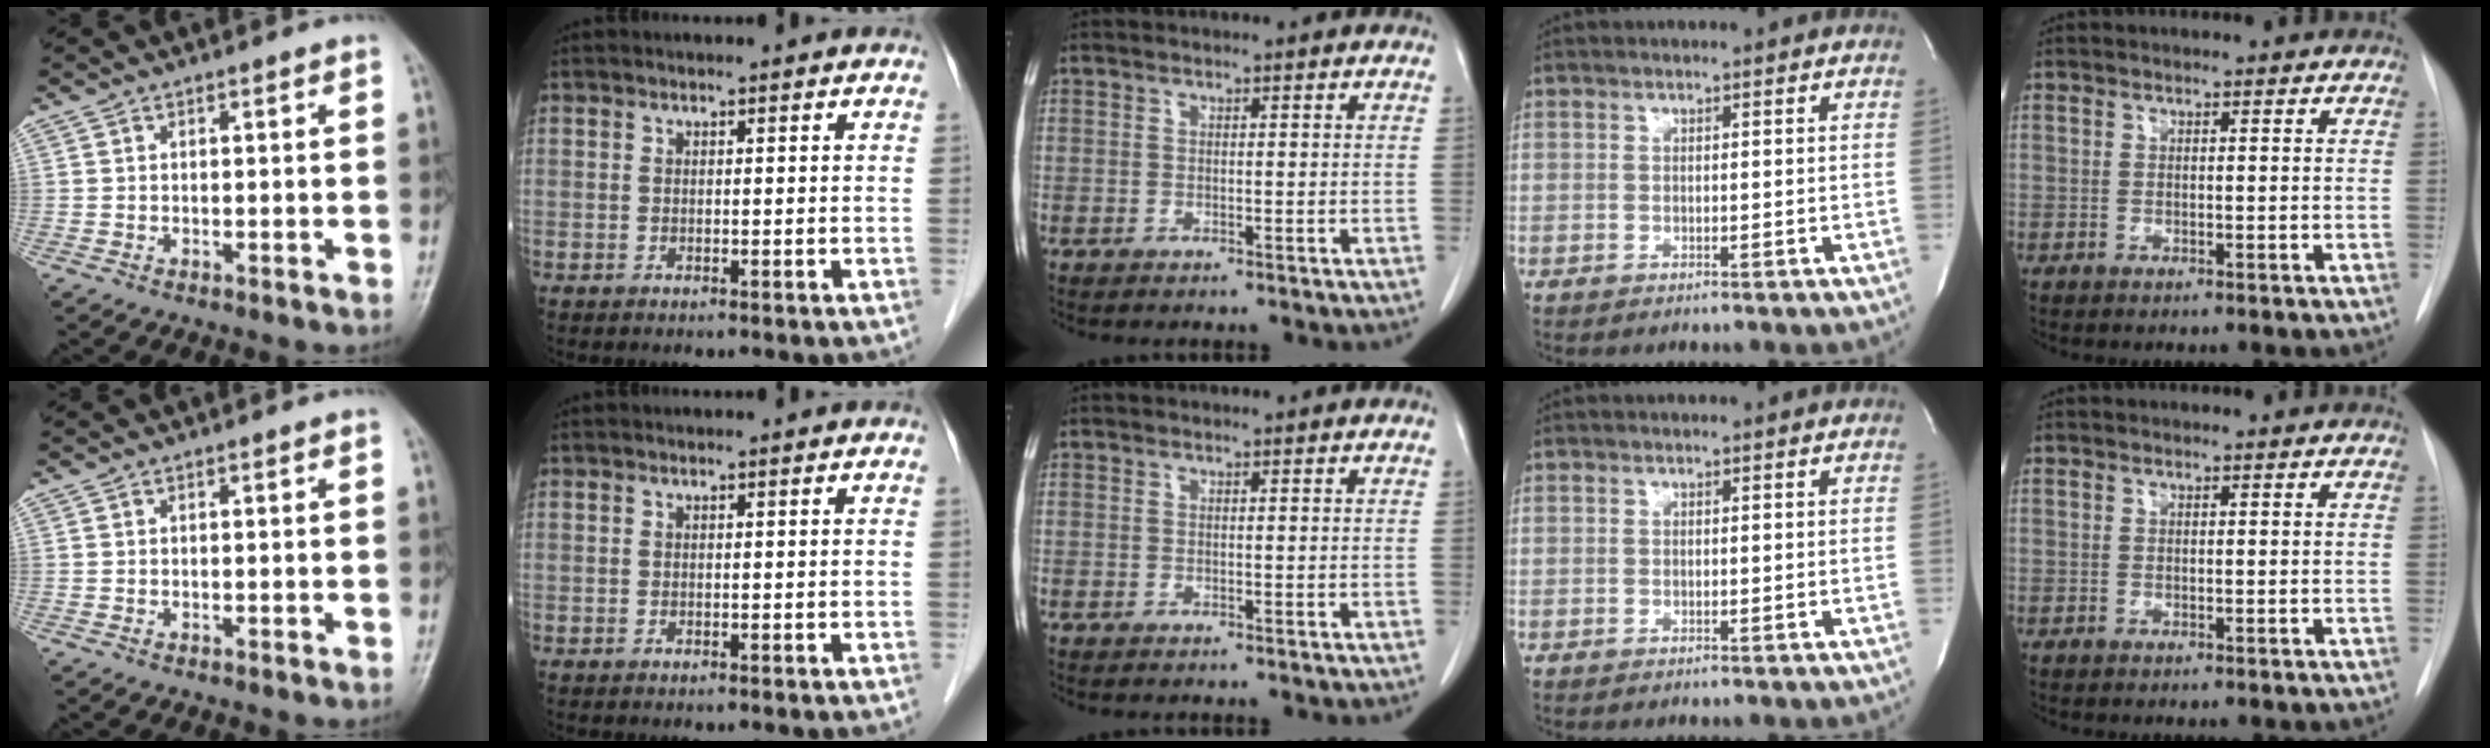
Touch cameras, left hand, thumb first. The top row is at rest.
{}